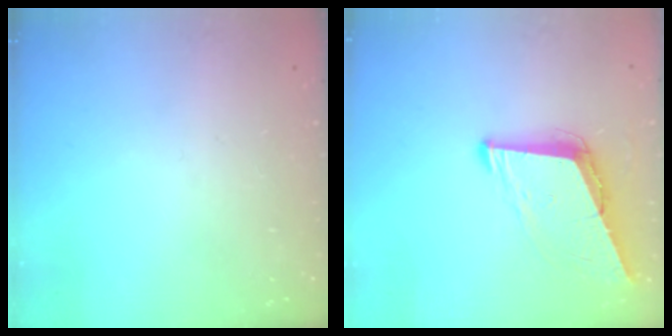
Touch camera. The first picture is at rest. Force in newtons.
{"total": 9.0, "press": 8.1, "slide": 3.8}